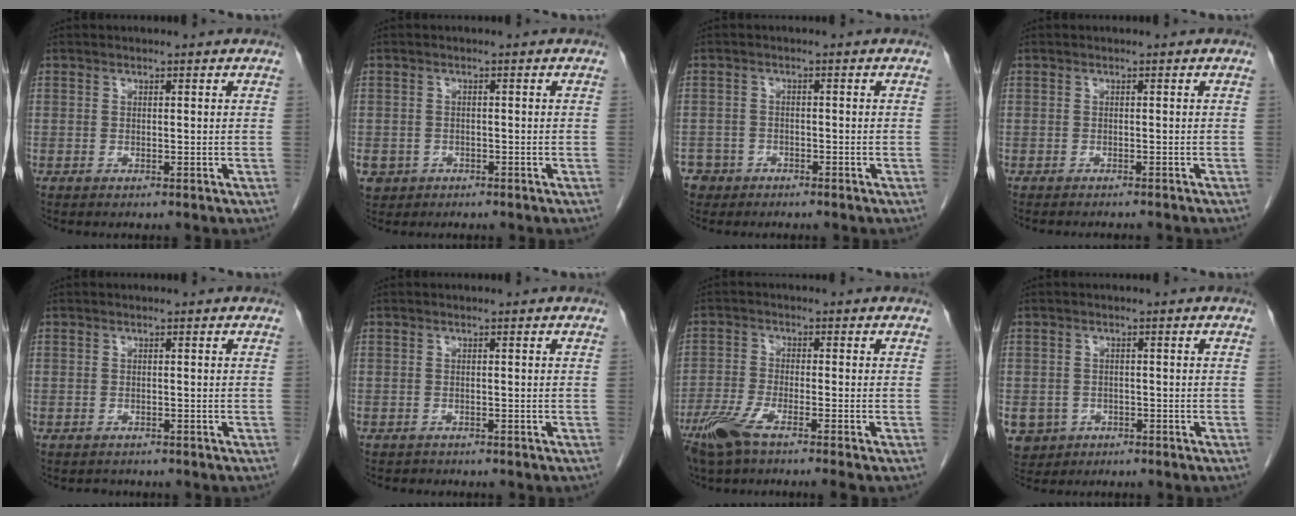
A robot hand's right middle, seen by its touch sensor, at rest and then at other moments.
{"total": 4.5, "force": [-2.3, 3.8, 0.9], "torque": [-0.021, 0.003, -0.033]}
{"total": 4.1, "force": [-2.8, 3.0, 0.0], "torque": [0.000, 0.008, -0.050]}
{"total": 5.8, "force": [-5.3, 0.8, 2.2], "torque": [-0.023, -0.009, -0.061]}
{"total": 1.5, "force": [-1.3, 0.7, 0.1], "torque": [-0.011, -0.002, -0.017]}
{"total": 1.1, "force": [-1.0, 0.5, -0.1], "torque": [-0.011, 0.000, -0.015]}
{"total": 6.7, "force": [-4.7, 0.4, 4.8], "torque": [-0.099, -0.017, -0.091]}
{"total": 6.6, "force": [-2.8, 5.7, 1.6], "torque": [-0.045, 0.000, -0.037]}